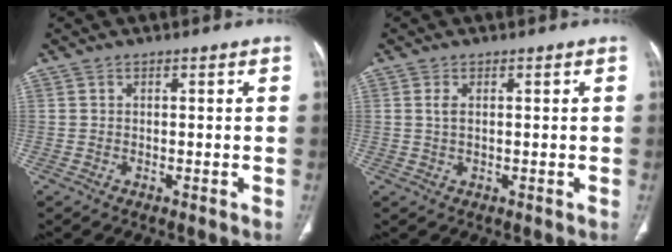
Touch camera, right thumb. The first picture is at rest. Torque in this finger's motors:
{"motor_torque": [-0.38, 0.05, 0.43, -0.01, -0.04]}